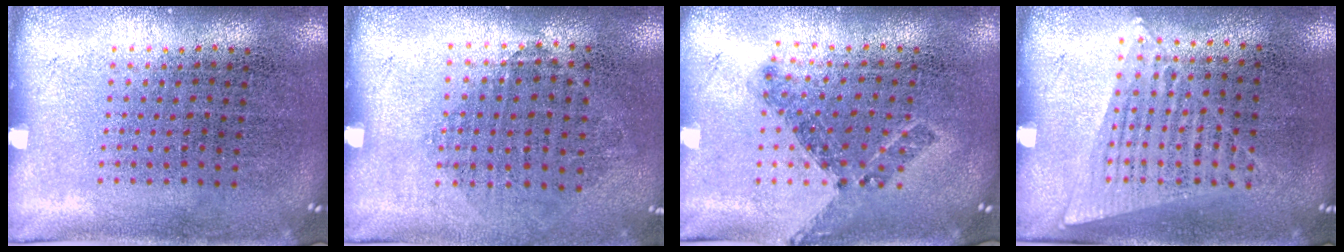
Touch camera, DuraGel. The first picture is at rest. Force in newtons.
{"total": 0.8, "press": 0.8, "slide": 0.3}
{"total": 0.7, "press": 0.6, "slide": 0.3}
{"total": 1.2, "press": 1.1, "slide": 0.5}